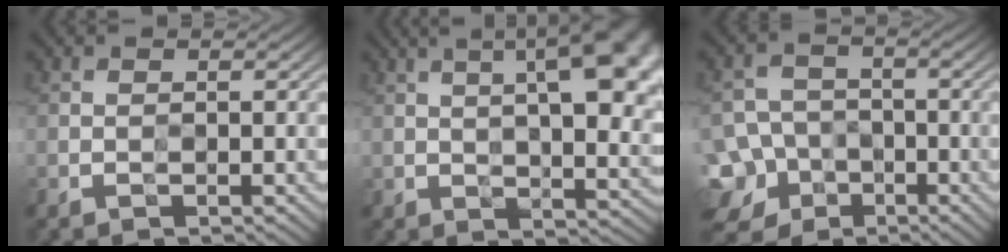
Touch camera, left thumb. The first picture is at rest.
{"total": 13.3, "force": [4.5, 5.1, 11.4], "torque": [-0.121, 0.034, 0.058]}
{"total": 9.2, "force": [-5.0, 7.4, 2.3], "torque": [-0.063, -0.033, -0.094]}